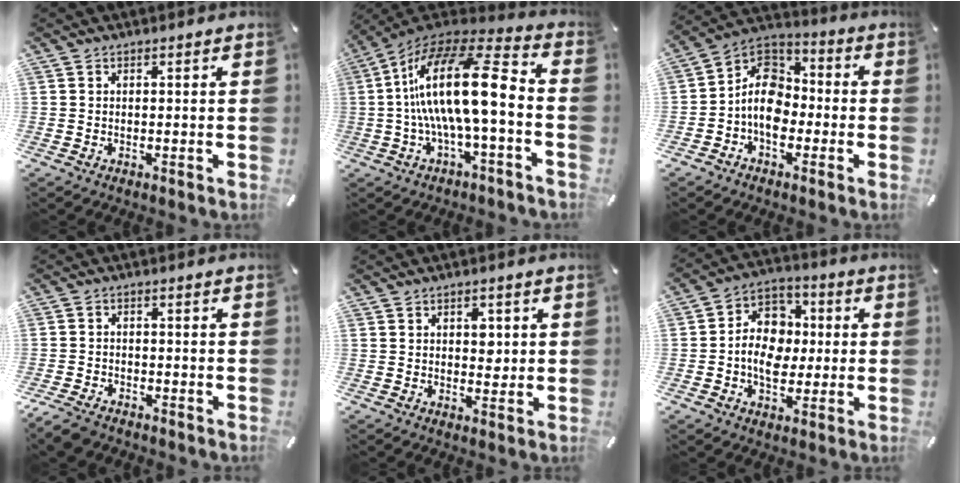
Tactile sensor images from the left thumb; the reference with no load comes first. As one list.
[{"total": 21.3, "force": [-0.1, 6.8, 20.2], "torque": [-0.389, -0.011, -0.007]}, {"total": 10.5, "force": [-3.2, 8.2, 5.8], "torque": [-0.125, 0.011, -0.062]}, {"total": 3.7, "force": [-3.0, 1.7, 1.3], "torque": [-0.041, 0.011, -0.062]}, {"total": 3.8, "force": [0.8, 2.7, 2.5], "torque": [-0.021, -0.004, 0.005]}, {"total": 11.7, "force": [-2.0, 9.6, 6.3], "torque": [-0.111, 0.025, -0.034]}]